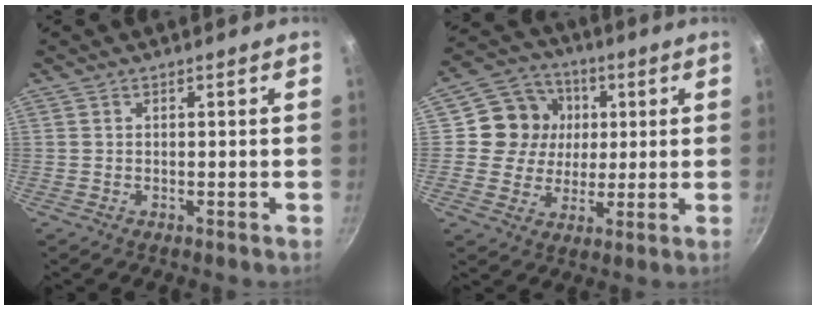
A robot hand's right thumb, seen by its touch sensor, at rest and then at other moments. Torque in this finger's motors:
{"motor_torque": [-0.26, 0.56, -0.25, 0.08, 0.04]}